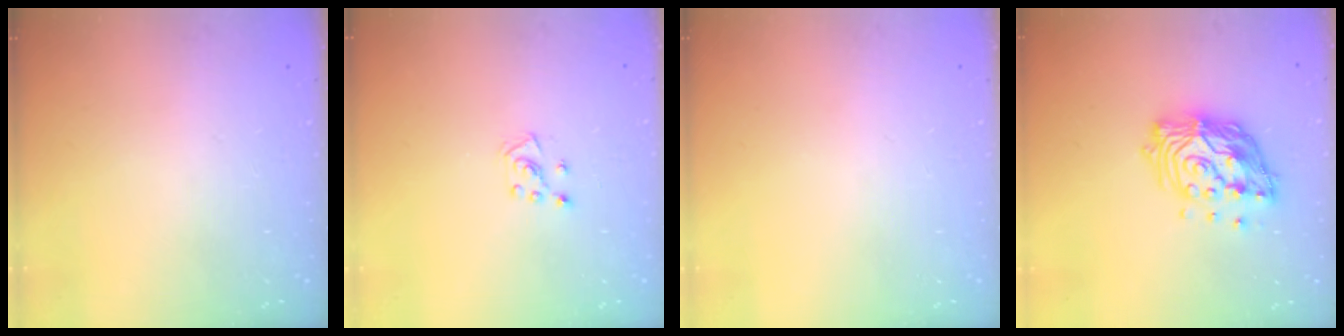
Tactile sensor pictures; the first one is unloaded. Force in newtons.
{"total": 5.3, "press": 5.3, "slide": 0.5}
{"total": 0.0}
{"total": 14.9, "press": 14.9, "slide": 1.3}